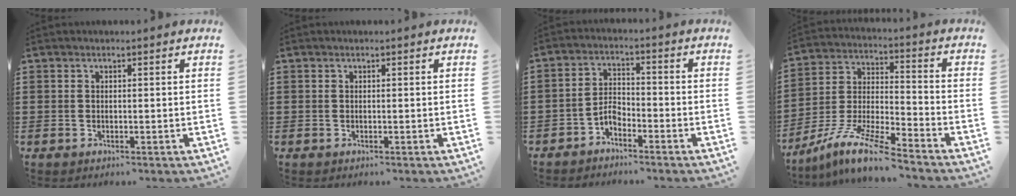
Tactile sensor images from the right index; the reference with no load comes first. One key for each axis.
{"total": 0.0}
{"total": 3.3, "fx": -2.5, "fy": 1.6, "fz": 1.5, "tx": -0.040, "ty": 0.006, "tz": -0.054}
{"total": 10.5, "fx": -9.0, "fy": 0.9, "fz": 5.4, "tx": -0.115, "ty": 0.010, "tz": -0.181}